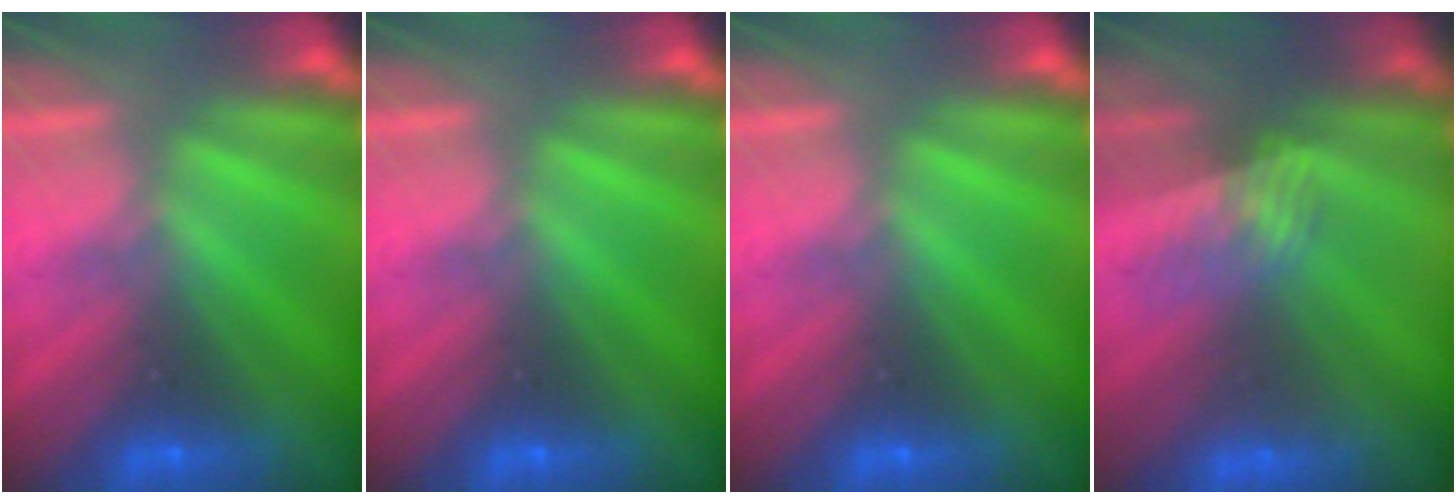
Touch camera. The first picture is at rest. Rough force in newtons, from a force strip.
{"total": 0.0}
{"total": 0.0}
{"total": 3.4}